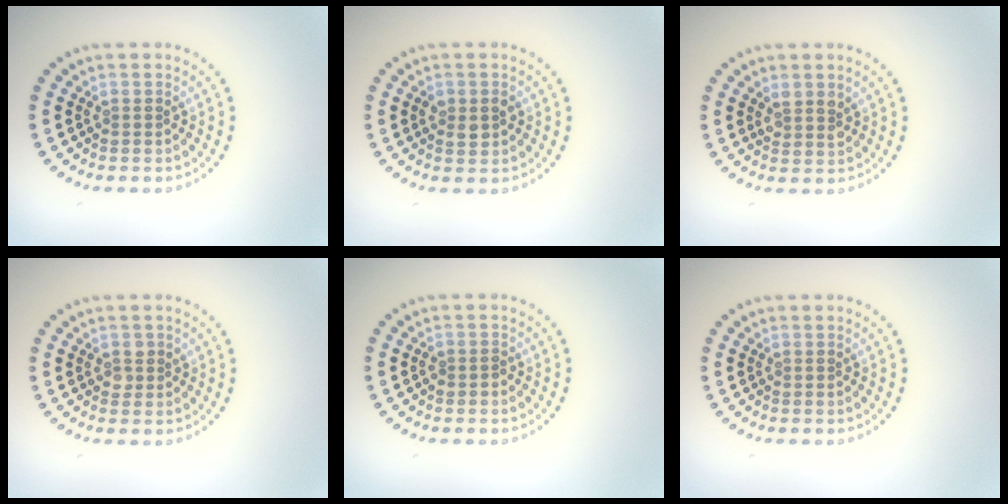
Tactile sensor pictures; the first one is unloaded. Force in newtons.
{"total": 1.6, "press": 1.6, "slide": 0.1}
{"total": 1.7, "press": 1.6, "slide": 0.7}
{"total": 1.2, "press": 1.1, "slide": 0.4}
{"total": 0.9, "press": 0.8, "slide": 0.4}
{"total": 0.0}